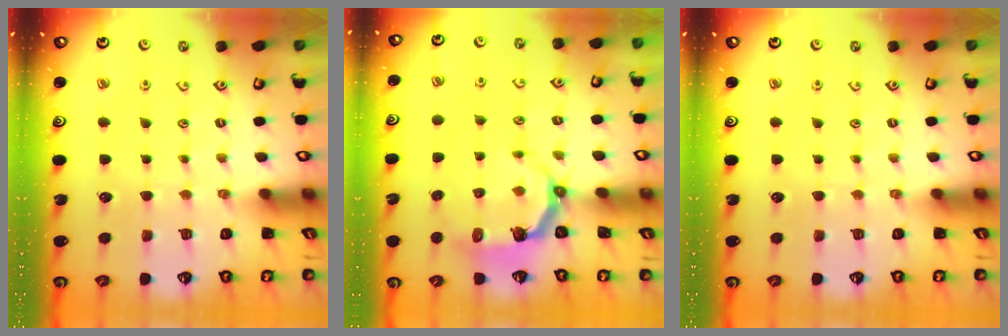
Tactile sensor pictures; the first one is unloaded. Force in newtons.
{"total": 4.3, "press": 2.8, "slide": 3.3}
{"total": 0.0}